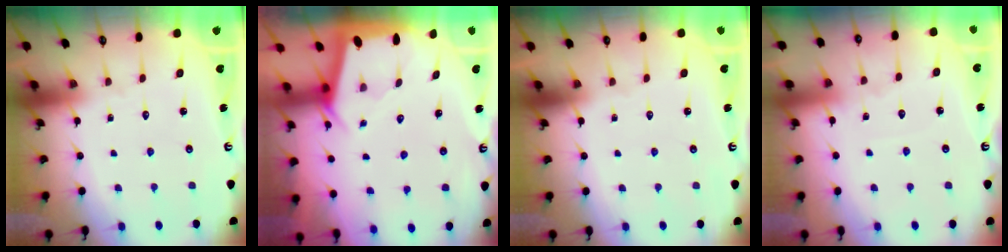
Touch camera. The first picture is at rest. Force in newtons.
{"total": 2.1, "press": 2.1, "slide": 0.3}
{"total": 0.0}
{"total": 4.5, "press": 4.4, "slide": 0.7}